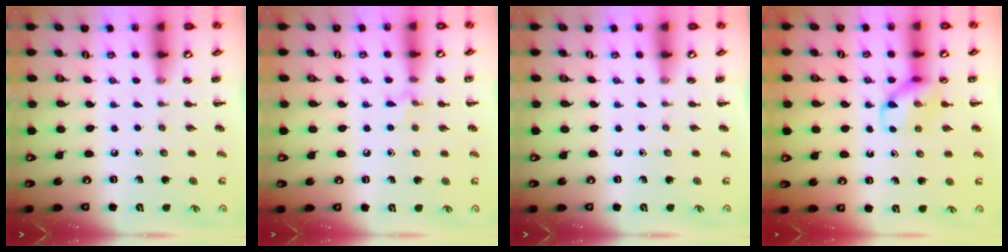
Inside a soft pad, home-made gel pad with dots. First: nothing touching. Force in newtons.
{"total": 5.8, "press": 5.5, "slide": 1.7}
{"total": 0.0}
{"total": 10.4, "press": 10.3, "slide": 1.2}